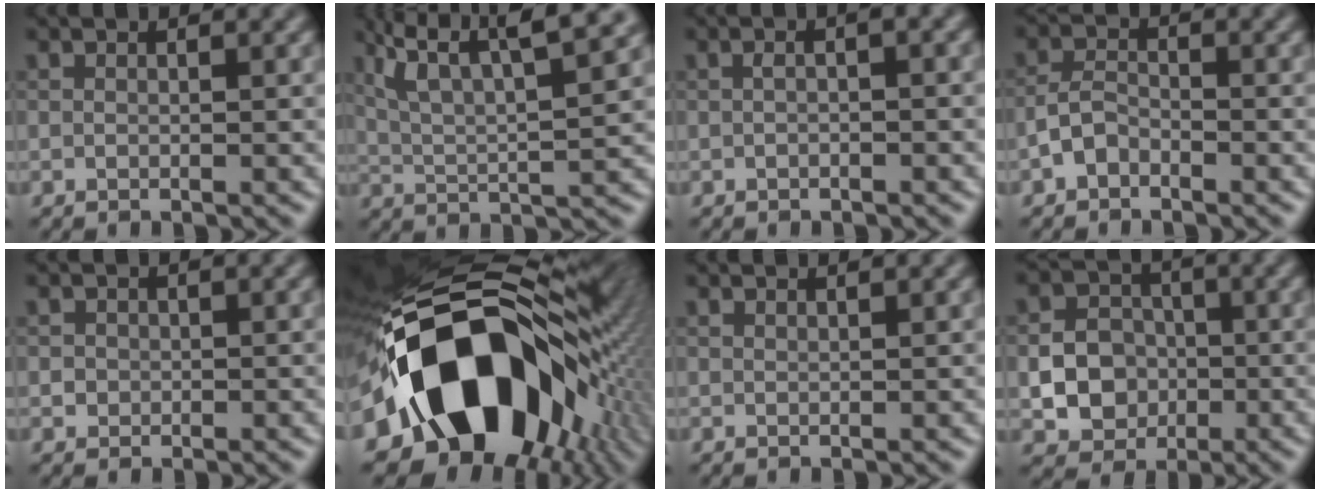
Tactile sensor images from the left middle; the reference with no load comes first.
{"total": 8.3, "force": [5.0, 2.3, 6.2], "torque": [-0.108, 0.022, 0.064]}
{"total": 1.5, "force": [-0.2, 0.3, 1.5], "torque": [-0.028, 0.002, -0.006]}
{"total": 2.0, "force": [-1.3, 1.0, 1.0], "torque": [-0.019, 0.008, -0.032]}
{"total": 0.7, "force": [-0.1, 0.7, 0.1], "torque": [0.004, -0.005, -0.001]}
{"total": 19.2, "force": [-4.0, 13.1, 13.5], "torque": [-0.235, -0.013, -0.064]}
{"total": 1.6, "force": [1.2, 0.6, 0.9], "torque": [-0.001, -0.005, 0.004]}
{"total": 5.7, "force": [-1.1, 5.0, 2.5], "torque": [-0.024, 0.002, -0.036]}